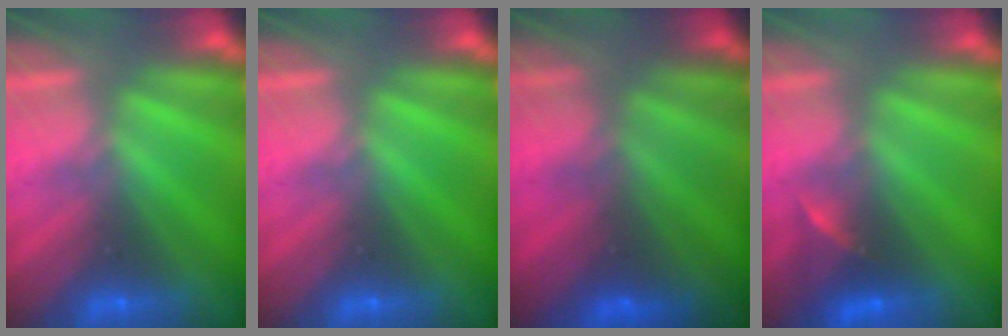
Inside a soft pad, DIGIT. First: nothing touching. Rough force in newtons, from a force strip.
{"total": 0.0}
{"total": 6.9}
{"total": 2.2}